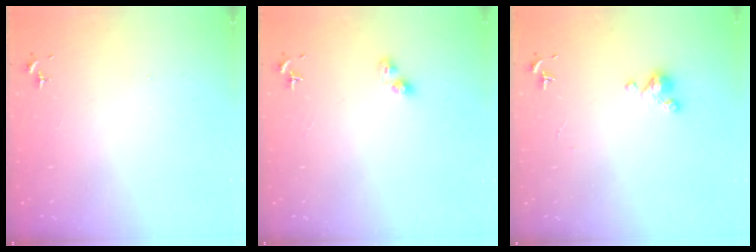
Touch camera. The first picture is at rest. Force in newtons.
{"total": 4.3, "press": 4.2, "slide": 0.5}
{"total": 4.7, "press": 4.6, "slide": 0.3}